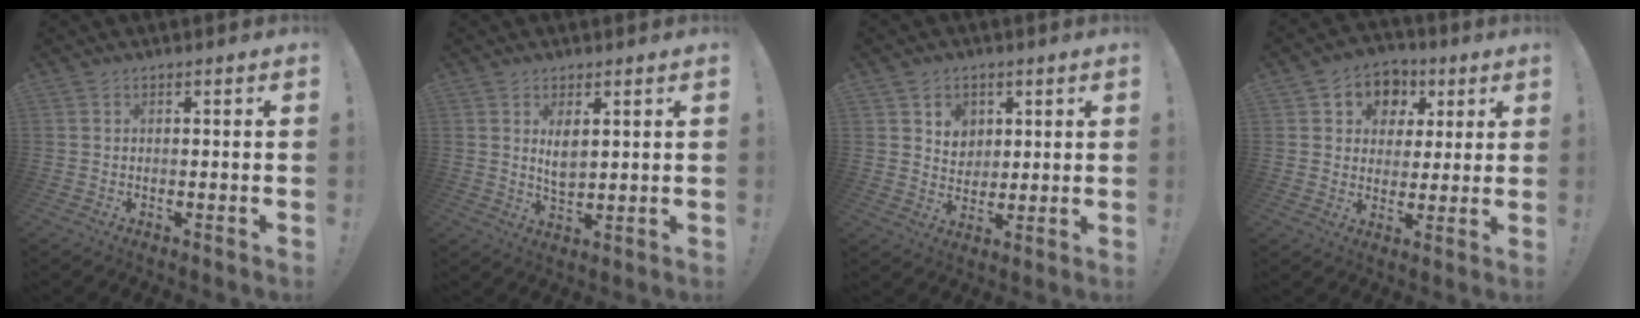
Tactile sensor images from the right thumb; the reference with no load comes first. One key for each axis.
{"total": 5.1, "fx": 1.9, "fy": 2.4, "fz": 4.0, "tx": -0.075, "ty": -0.014, "tz": 0.031}
{"total": 6.5, "fx": 3.1, "fy": 5.5, "fz": 1.3, "tx": -0.017, "ty": -0.021, "tz": 0.060}
{"total": 8.6, "fx": 2.8, "fy": 7.7, "fz": 2.6, "tx": -0.033, "ty": -0.013, "tz": 0.057}